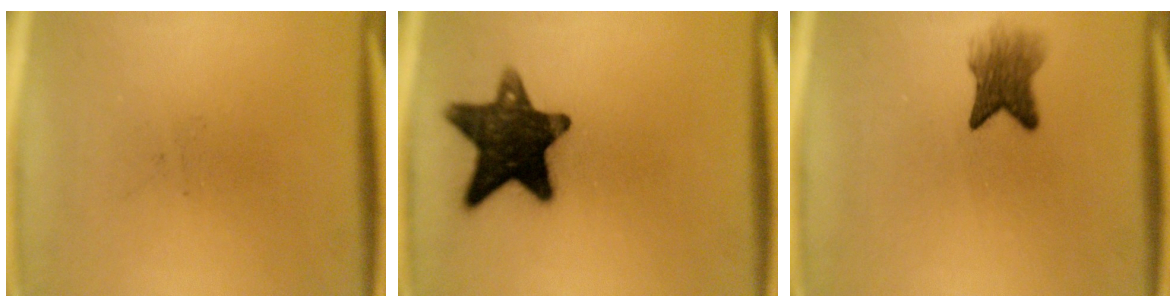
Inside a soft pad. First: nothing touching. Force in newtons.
{"total": 14.3}
{"total": 4.8}